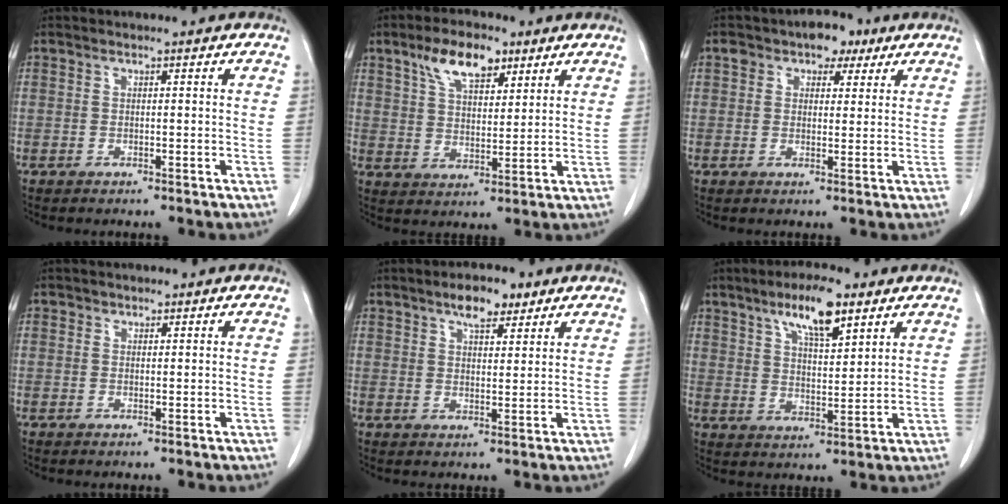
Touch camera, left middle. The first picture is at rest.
{"total": 8.6, "force": [5.2, 3.7, 5.7], "torque": [-0.108, 0.014, 0.097]}
{"total": 5.1, "force": [2.8, 3.1, 2.9], "torque": [-0.040, 0.018, 0.042]}
{"total": 0.7, "force": [0.5, 0.5, 0.1], "torque": [0.003, -0.003, 0.006]}
{"total": 5.3, "force": [3.7, 1.9, 3.3], "torque": [-0.057, 0.005, 0.060]}
{"total": 9.2, "force": [5.9, 2.2, 6.8], "torque": [-0.120, 0.004, 0.102]}